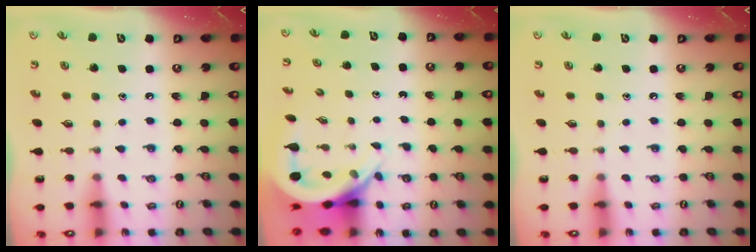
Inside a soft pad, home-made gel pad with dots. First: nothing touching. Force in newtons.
{"total": 7.5, "press": 7.5, "slide": 1.1}
{"total": 0.0}